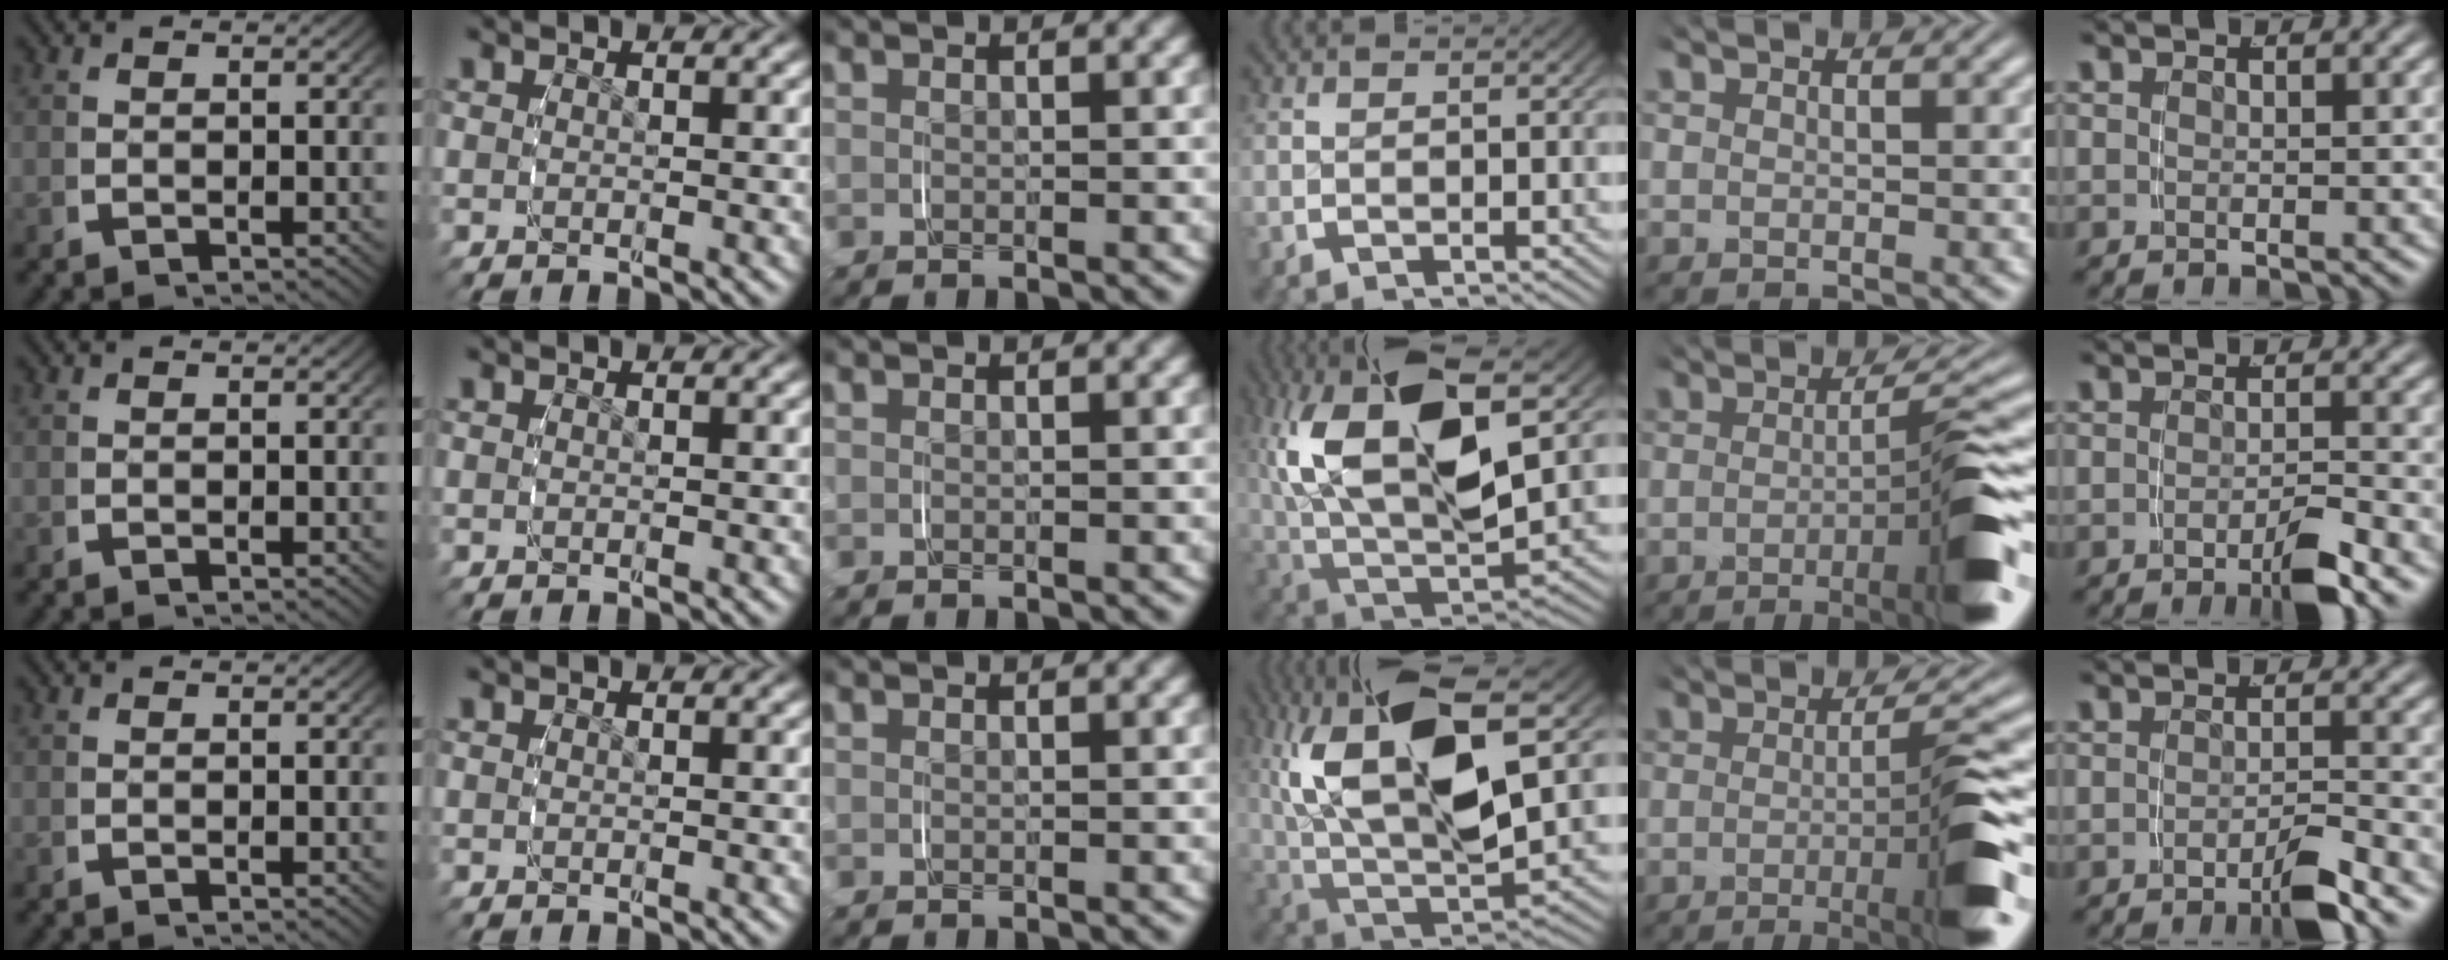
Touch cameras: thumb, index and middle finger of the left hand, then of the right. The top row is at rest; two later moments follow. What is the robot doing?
{"motion": "grasp_and_lifting", "object": "jar lid"}